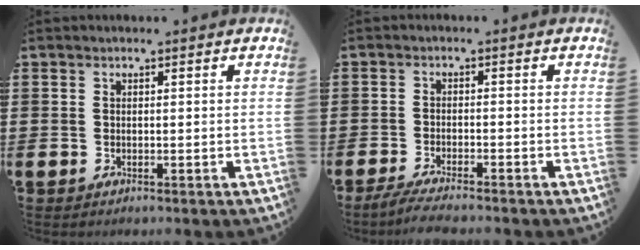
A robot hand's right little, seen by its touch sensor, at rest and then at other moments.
{"total": 2.5, "force": [-2.2, -0.1, 1.3], "torque": [-0.020, 0.000, -0.041]}